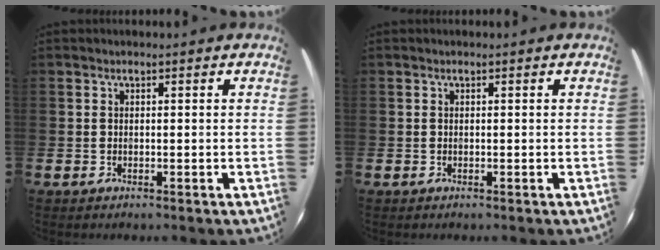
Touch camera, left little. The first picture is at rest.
{"total": 0.0}